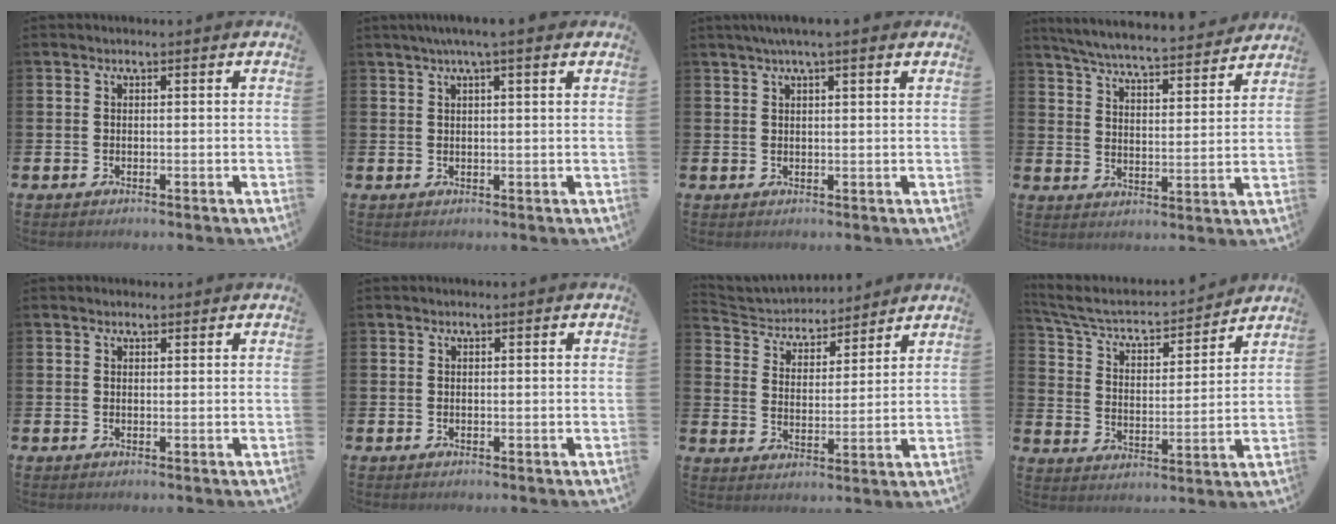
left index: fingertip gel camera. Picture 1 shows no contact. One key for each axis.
{"total": 2.9, "fx": 2.2, "fy": -0.2, "fz": 1.9, "tx": -0.039, "ty": -0.002, "tz": 0.039}
{"total": 2.9, "fx": 2.2, "fy": -0.1, "fz": 1.9, "tx": -0.040, "ty": 0.001, "tz": 0.039}
{"total": 6.2, "fx": 6.1, "fy": 0.3, "fz": 1.4, "tx": -0.056, "ty": -0.046, "tz": 0.104}
{"total": 0.8, "fx": 0.7, "fy": 0.4, "fz": 0.1, "tx": 0.005, "ty": 0.001, "tz": 0.011}
{"total": 0.0}
{"total": 4.6, "fx": 4.2, "fy": 1.7, "fz": 0.0, "tx": -0.034, "ty": -0.032, "tz": 0.069}
{"total": 5.9, "fx": 5.3, "fy": 1.9, "fz": 1.9, "tx": -0.073, "ty": -0.041, "tz": 0.085}